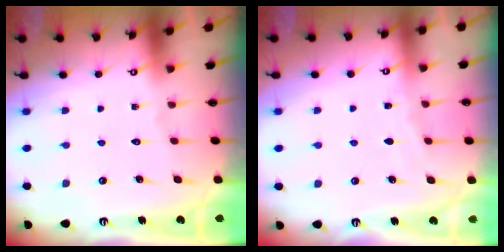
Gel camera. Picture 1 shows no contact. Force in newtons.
{"total": 3.2, "press": 3.2, "slide": 0.4}